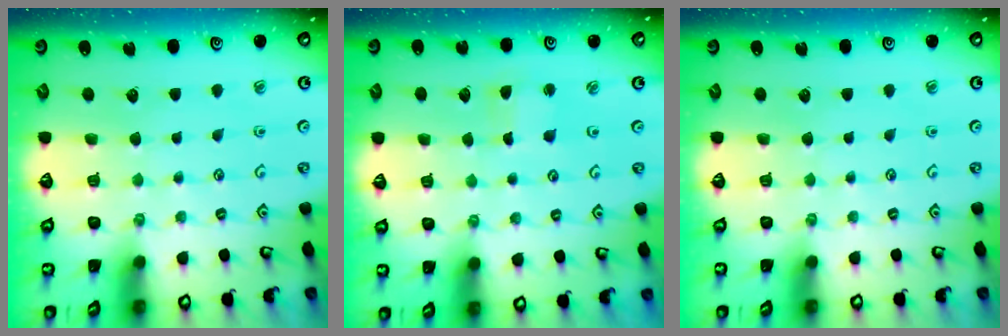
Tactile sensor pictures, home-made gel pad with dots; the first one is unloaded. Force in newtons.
{"total": 2.7, "press": 2.6, "slide": 0.4}
{"total": 0.0}